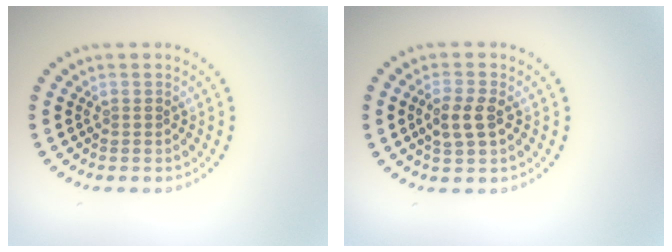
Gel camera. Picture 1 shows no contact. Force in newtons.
{"total": 2.7, "press": 2.6, "slide": 0.6}